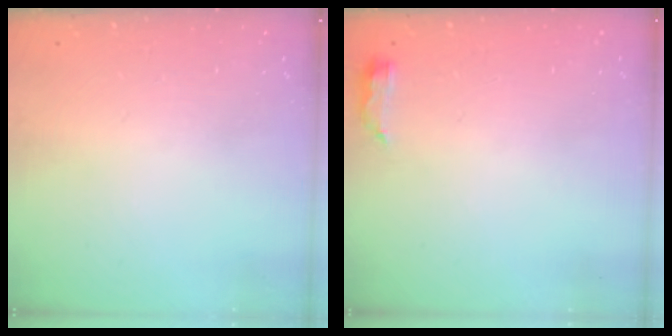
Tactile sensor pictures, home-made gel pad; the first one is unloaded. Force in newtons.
{"total": 5.1, "press": 4.8, "slide": 1.7}